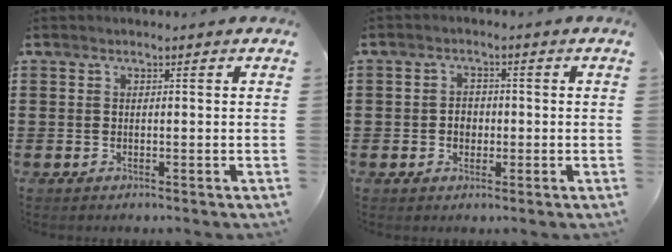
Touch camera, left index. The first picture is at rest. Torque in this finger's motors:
{"motor_torque": [0.29, 0.28, 0.06, 0.01]}